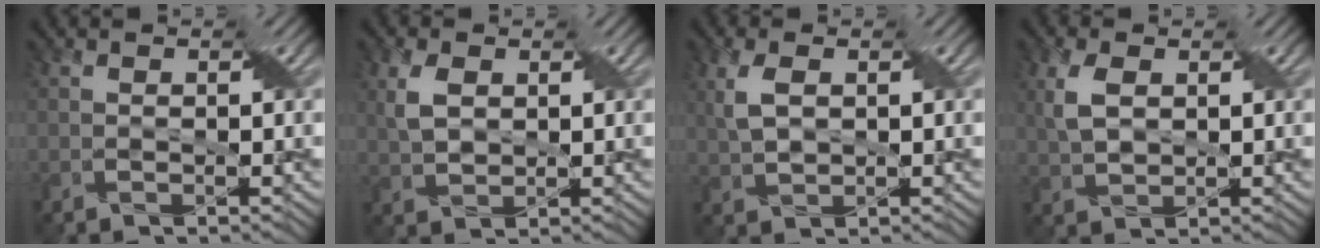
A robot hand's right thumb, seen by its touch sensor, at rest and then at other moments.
{"total": 4.0, "force": [1.3, 2.7, 2.7], "torque": [-0.072, 0.005, 0.027]}
{"total": 4.0, "force": [1.2, 2.2, 3.2], "torque": [-0.084, 0.007, 0.026]}
{"total": 4.4, "force": [1.3, 2.7, 3.2], "torque": [-0.086, 0.006, 0.027]}